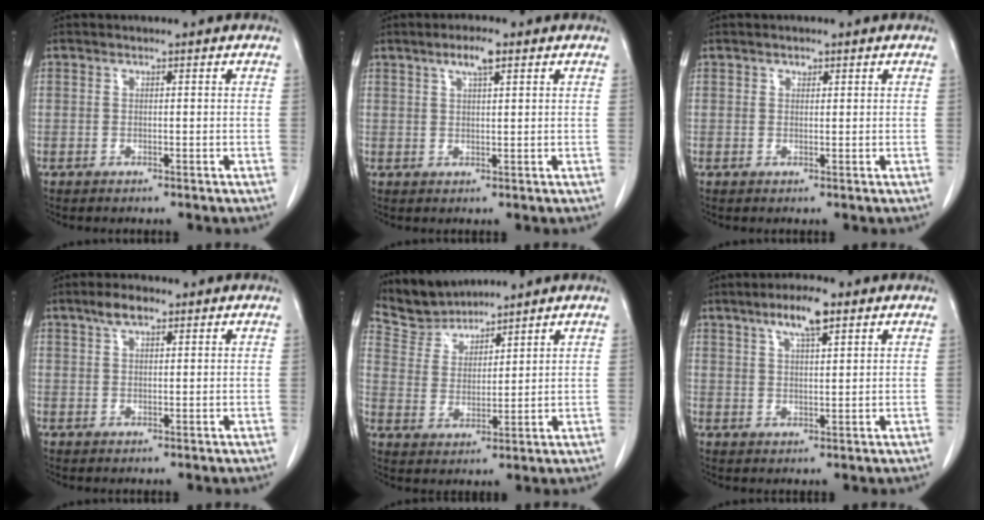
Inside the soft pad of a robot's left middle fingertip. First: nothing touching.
{"total": 3.5, "force": [2.0, 0.5, 2.8], "torque": [-0.056, 0.003, 0.036]}
{"total": 0.8, "force": [0.5, 0.5, 0.3], "torque": [-0.005, -0.004, 0.007]}
{"total": 3.3, "force": [2.1, 1.2, 2.2], "torque": [-0.048, 0.008, 0.040]}
{"total": 6.7, "force": [6.6, 1.1, -0.5], "torque": [-0.003, 0.012, 0.142]}
{"total": 5.9, "force": [3.6, 1.0, 4.5], "torque": [-0.087, 0.005, 0.060]}